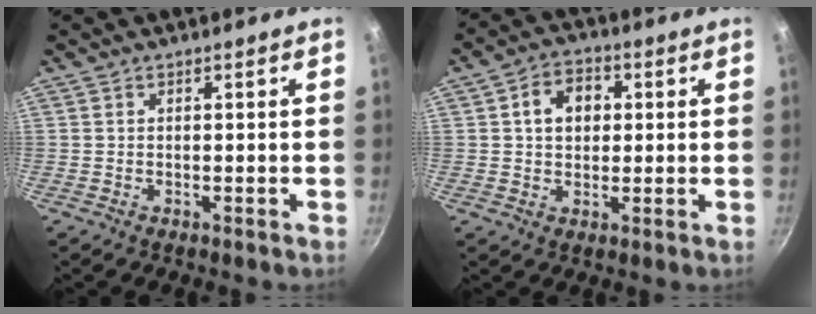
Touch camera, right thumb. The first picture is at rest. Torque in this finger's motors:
{"motor_torque": [-0.55, 0.69, 0.33, 0.03, 0.03]}